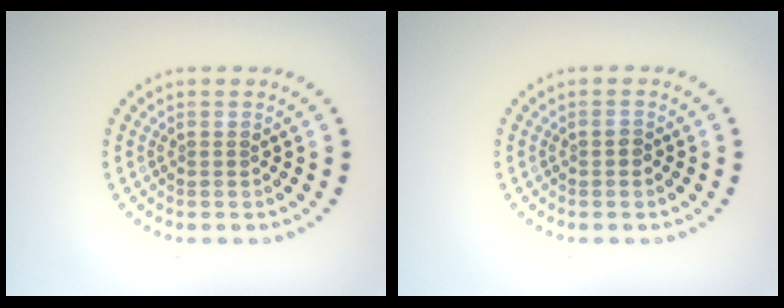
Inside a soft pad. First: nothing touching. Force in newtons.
{"total": 0.7, "press": 0.7, "slide": 0.1}